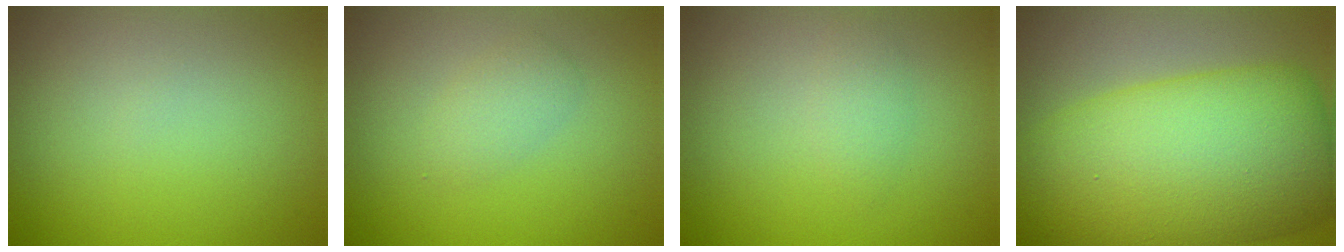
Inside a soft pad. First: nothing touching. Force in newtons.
{"total": 1.7, "press": 1.7, "slide": 0.1}
{"total": 1.4, "press": 1.4, "slide": 0.0}
{"total": 14.1, "press": 14.1, "slide": 0.1}